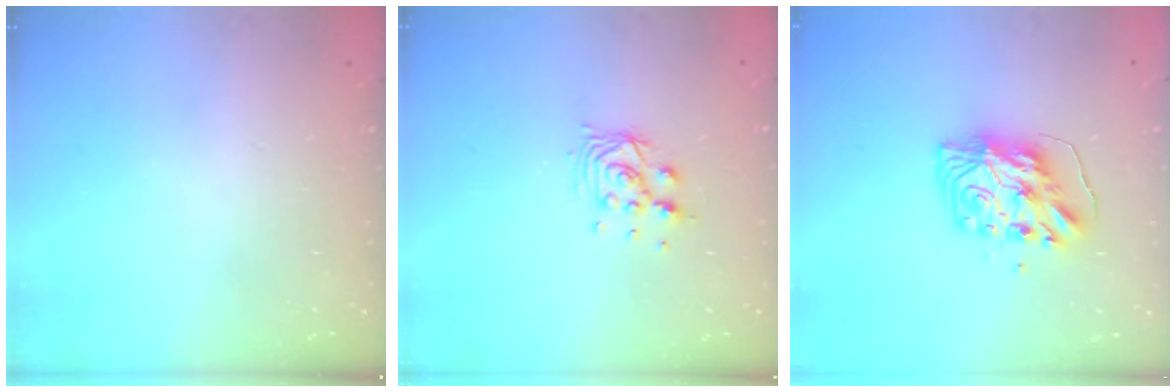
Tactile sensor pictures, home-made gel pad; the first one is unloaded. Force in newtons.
{"total": 8.2, "press": 8.1, "slide": 0.5}
{"total": 9.9, "press": 9.9, "slide": 0.8}